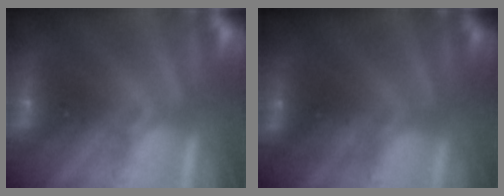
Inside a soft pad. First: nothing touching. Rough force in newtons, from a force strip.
{"total": 2.2}